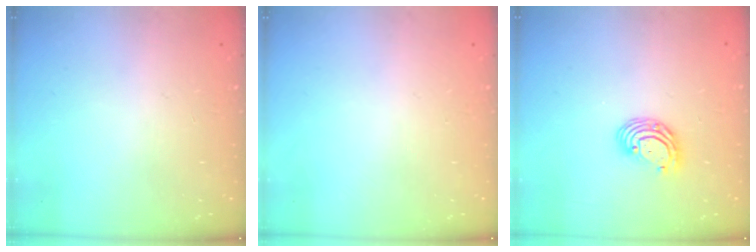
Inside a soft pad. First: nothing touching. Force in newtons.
{"total": 0.0}
{"total": 7.2, "press": 7.1, "slide": 1.6}